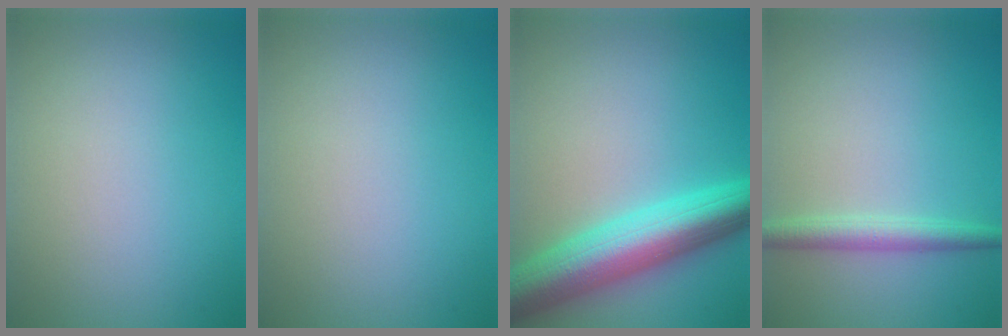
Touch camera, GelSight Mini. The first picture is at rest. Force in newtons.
{"total": 0.0}
{"total": 8.6, "press": 8.6, "slide": 0.5}
{"total": 2.4, "press": 2.4, "slide": 0.0}